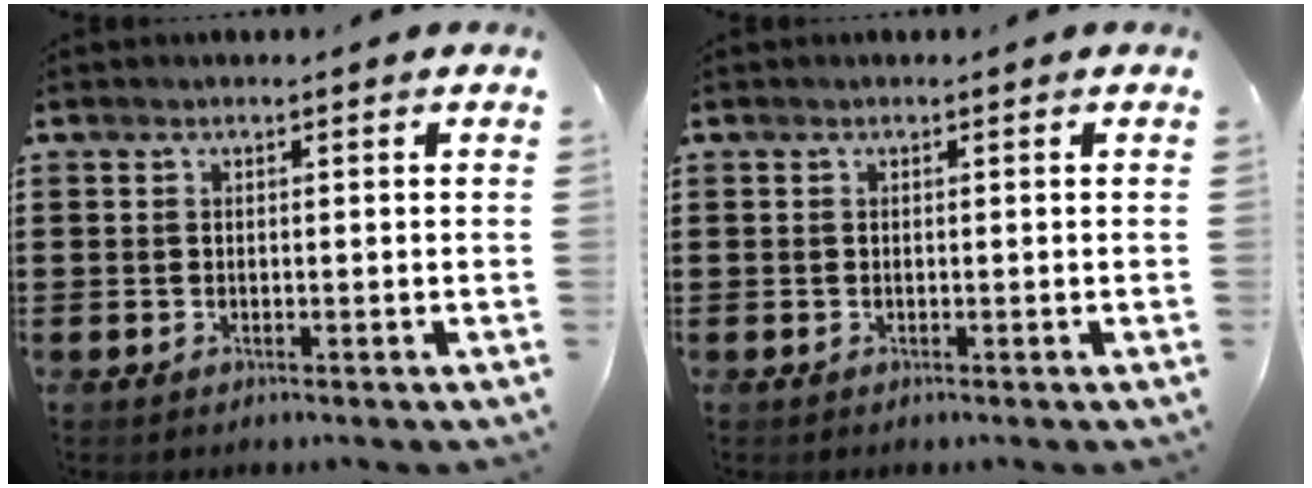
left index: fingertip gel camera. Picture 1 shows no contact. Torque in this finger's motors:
{"motor_torque": [0.00, 0.00, 0.00, 0.00]}